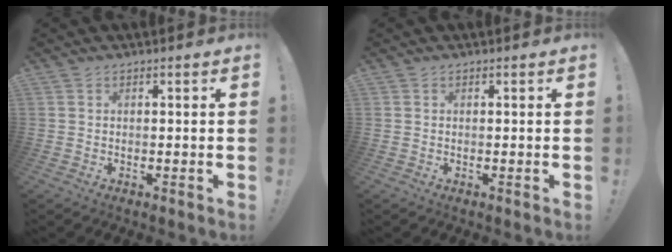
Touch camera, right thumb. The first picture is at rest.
{"total": 0.0}